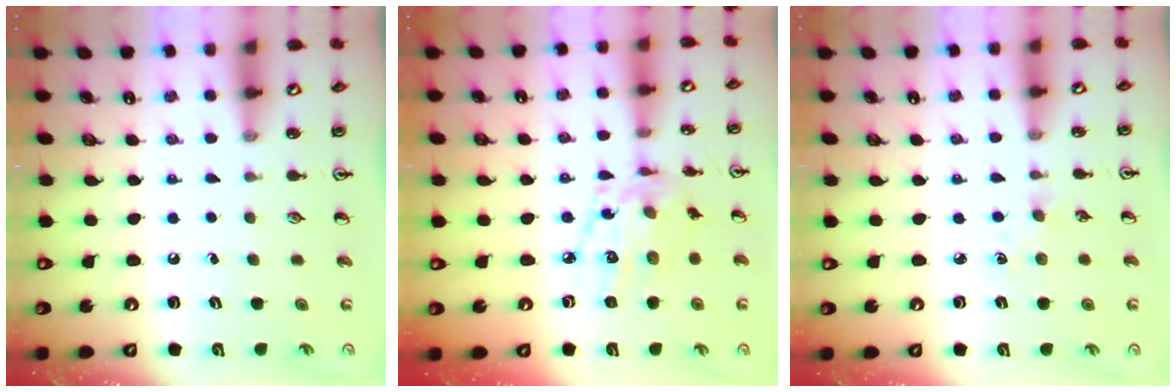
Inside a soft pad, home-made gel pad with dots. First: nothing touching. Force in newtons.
{"total": 12.1, "press": 12.1, "slide": 0.8}
{"total": 2.9, "press": 2.8, "slide": 0.4}